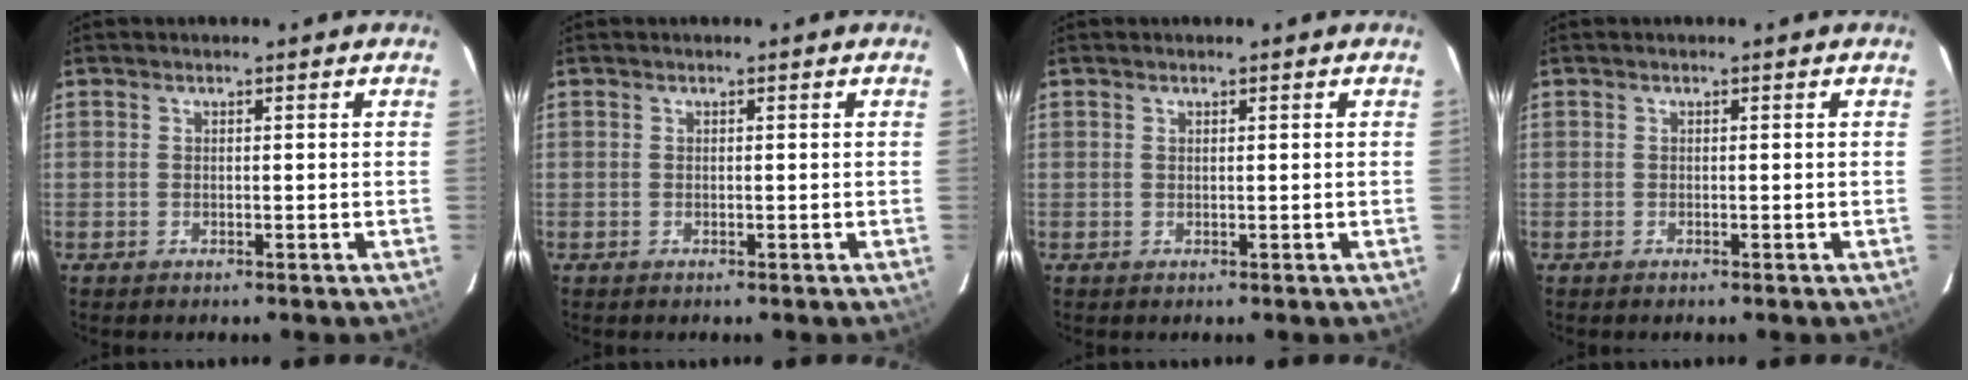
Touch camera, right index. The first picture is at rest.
{"total": 0.0}
{"total": 0.0}
{"total": 0.0}